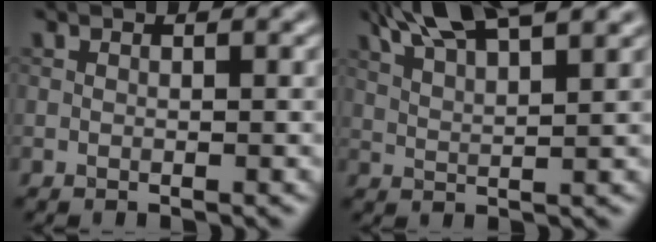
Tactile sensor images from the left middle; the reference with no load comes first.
{"total": 8.4, "force": [5.9, 1.8, 5.7], "torque": [-0.093, 0.025, 0.081]}